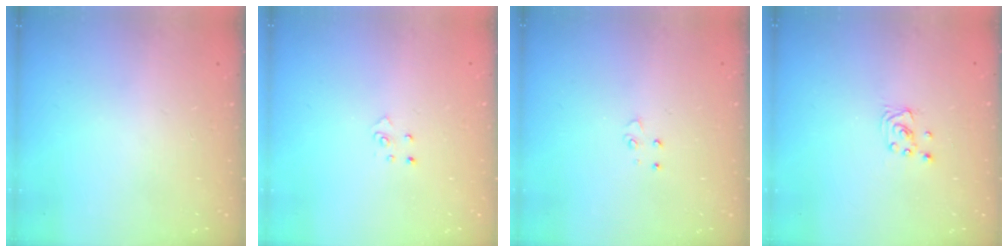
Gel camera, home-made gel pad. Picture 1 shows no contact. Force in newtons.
{"total": 2.6, "press": 2.6, "slide": 0.3}
{"total": 4.1, "press": 4.1, "slide": 0.5}
{"total": 2.3, "press": 2.3, "slide": 0.2}